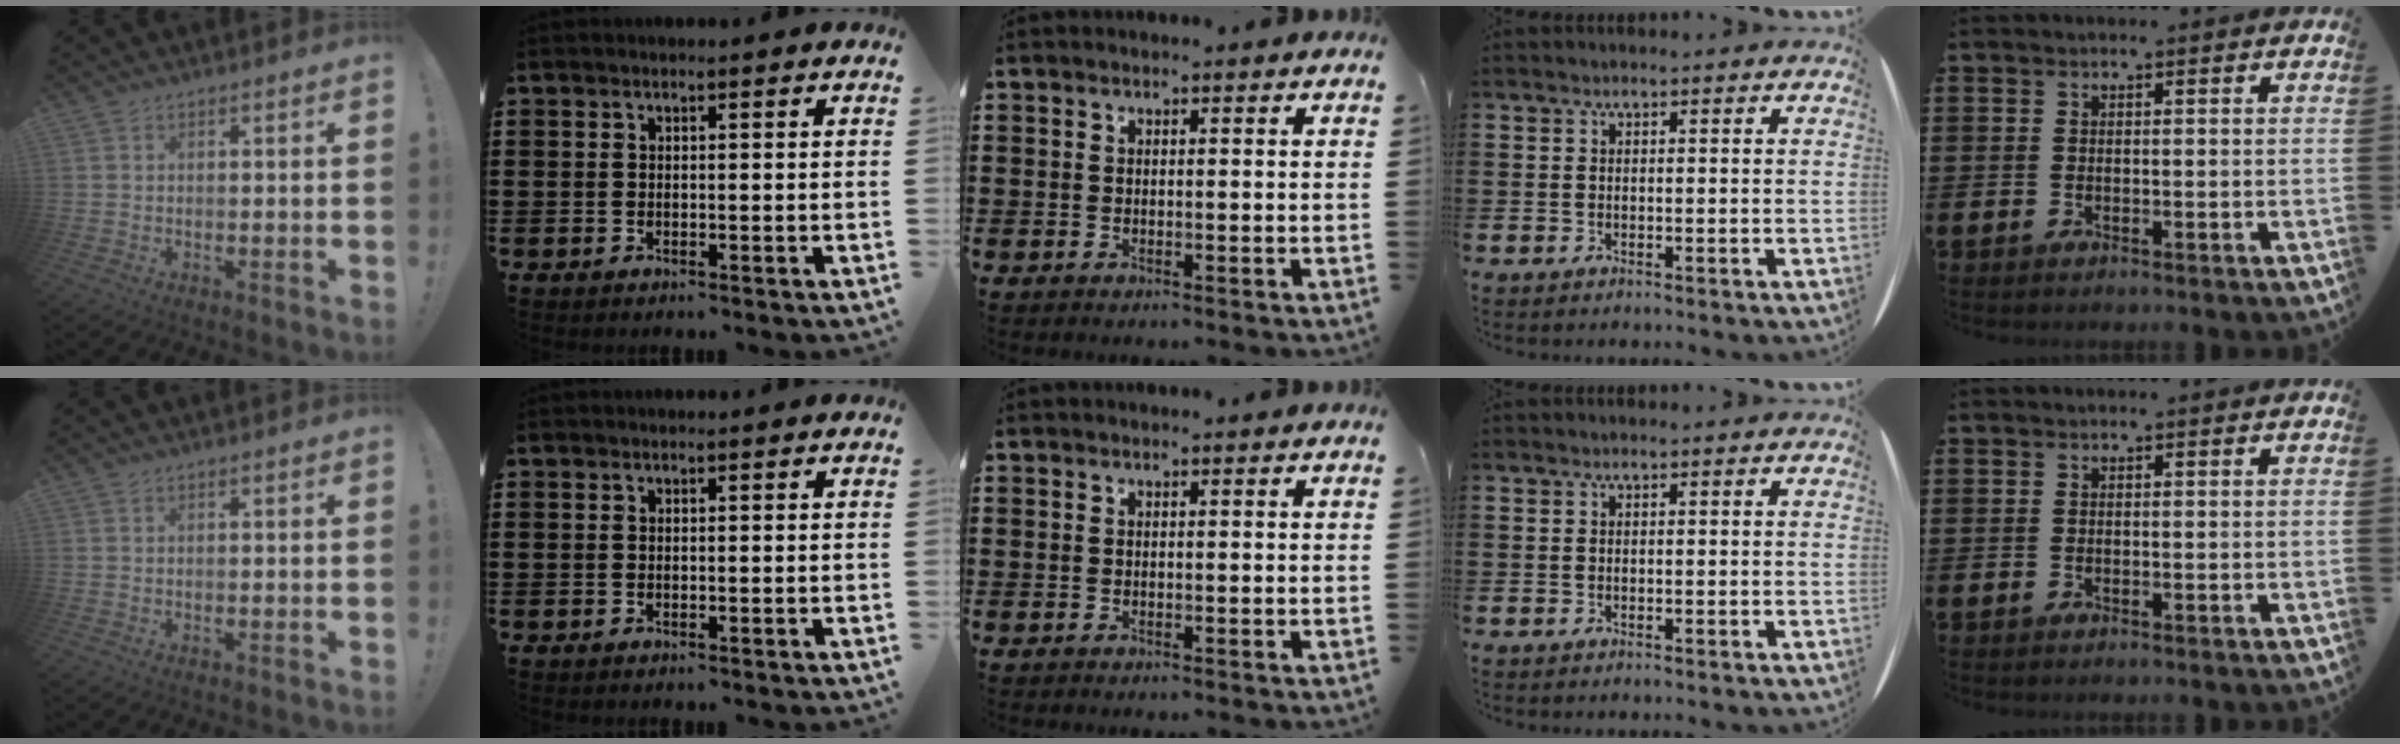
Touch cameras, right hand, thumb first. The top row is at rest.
{}